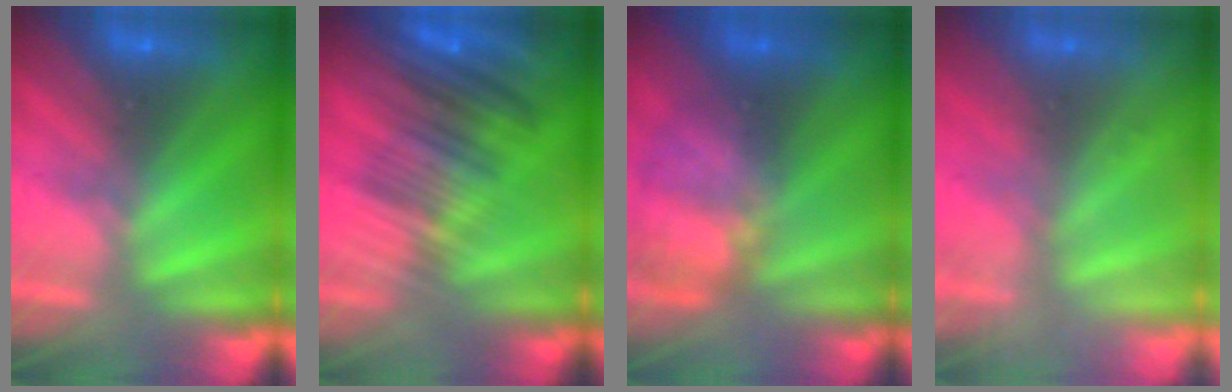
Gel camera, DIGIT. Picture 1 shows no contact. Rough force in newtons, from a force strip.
{"total": 9.4}
{"total": 7.8}
{"total": 2.2}